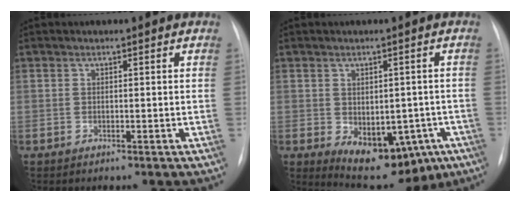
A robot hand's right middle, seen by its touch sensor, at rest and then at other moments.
{"total": 11.3, "force": [-4.4, 7.0, 7.8], "torque": [-0.092, 0.010, -0.043]}